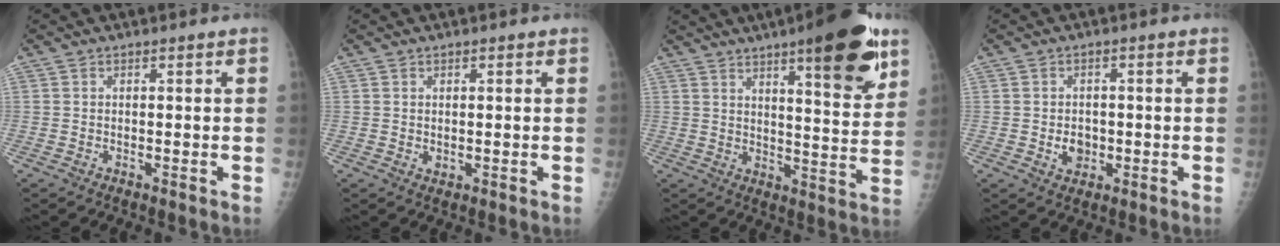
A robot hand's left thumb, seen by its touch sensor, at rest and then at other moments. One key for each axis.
{"total": 1.1, "fx": 0.2, "fy": 0.7, "fz": 0.7, "tx": -0.010, "ty": -0.002, "tz": 0.006}
{"total": 17.4, "fx": 10.1, "fy": 4.0, "fz": 13.6, "tx": -0.158, "ty": -0.053, "tz": 0.143}
{"total": 3.8, "fx": -0.7, "fy": 3.2, "fz": 2.0, "tx": -0.015, "ty": 0.003, "tz": -0.007}